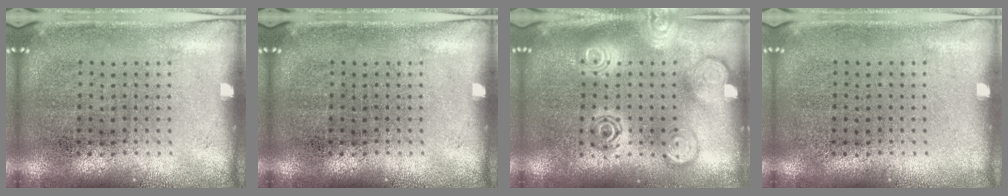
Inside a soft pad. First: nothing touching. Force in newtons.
{"total": 0.0}
{"total": 2.8, "press": 2.8, "slide": 0.4}
{"total": 0.0}